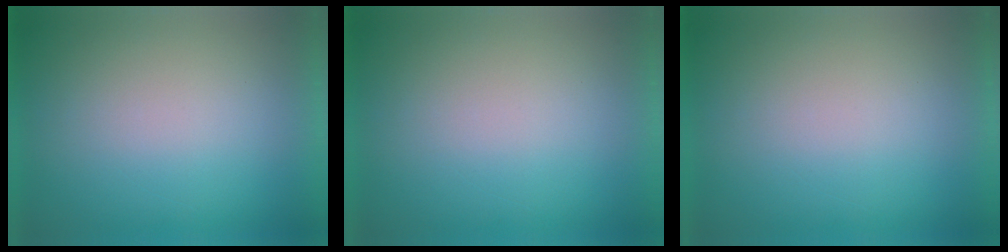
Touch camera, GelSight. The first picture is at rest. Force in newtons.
{"total": 0.0}
{"total": 0.0}